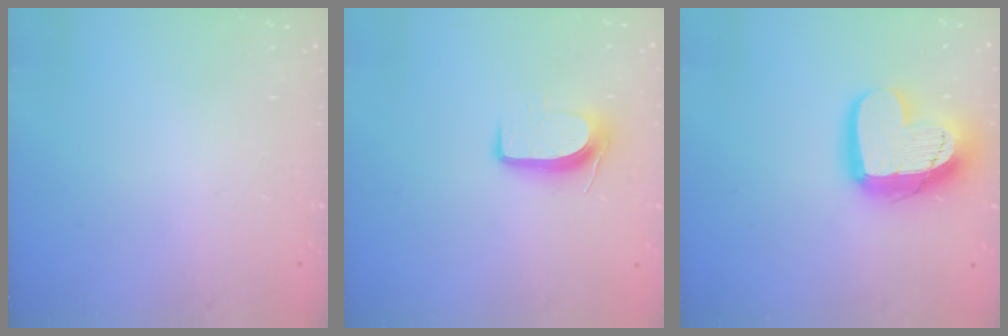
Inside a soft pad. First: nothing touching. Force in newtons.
{"total": 8.0, "press": 8.0, "slide": 0.9}
{"total": 16.0, "press": 16.0, "slide": 1.4}